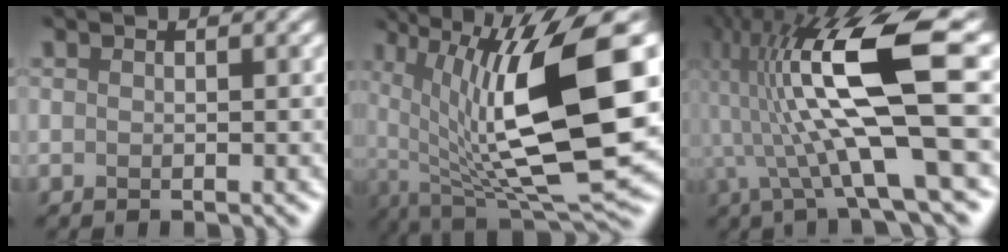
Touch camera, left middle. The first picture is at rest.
{"total": 12.9, "force": [0.7, 4.1, 12.2], "torque": [-0.223, -0.022, 0.023]}
{"total": 12.3, "force": [1.6, 2.3, 12.0], "torque": [-0.242, 0.011, 0.043]}